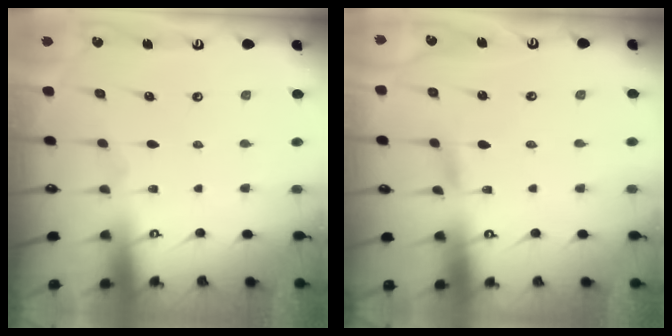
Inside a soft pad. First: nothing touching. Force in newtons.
{"total": 1.4, "press": 1.4, "slide": 0.1}